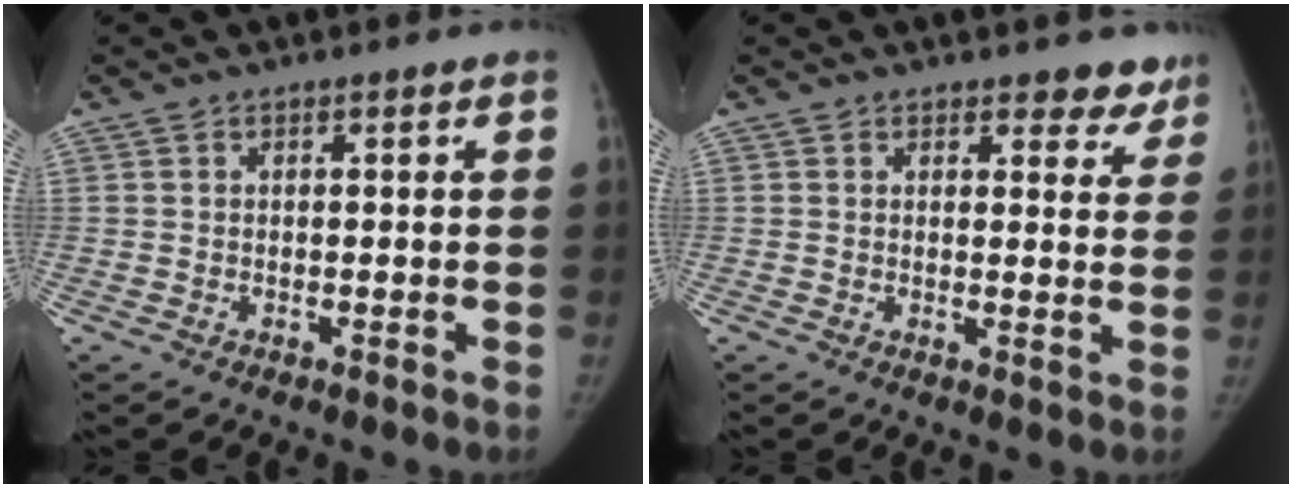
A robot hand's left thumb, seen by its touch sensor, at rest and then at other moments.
{"total": 5.0, "force": [4.2, 2.5, 1.3], "torque": [0.022, -0.024, 0.040]}